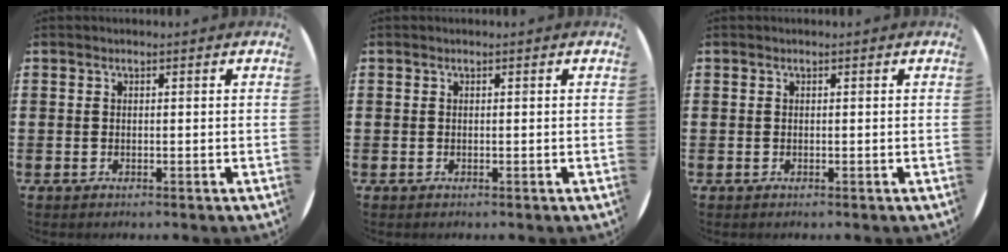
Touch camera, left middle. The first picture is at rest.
{"total": 0.0}
{"total": 0.0}